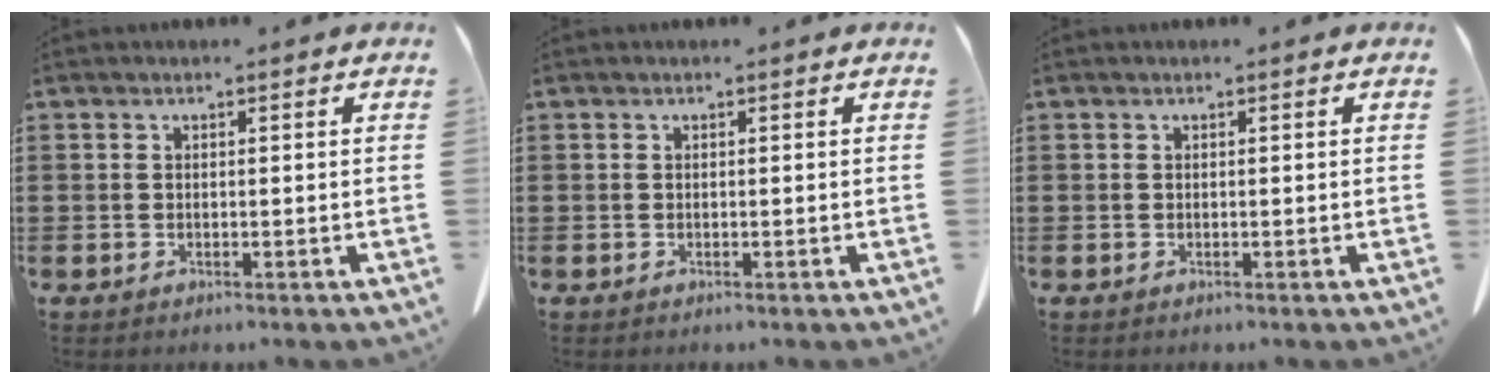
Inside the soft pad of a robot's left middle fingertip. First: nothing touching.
{"total": 0.0}
{"total": 0.0}